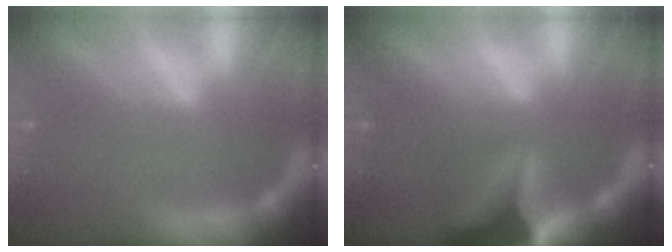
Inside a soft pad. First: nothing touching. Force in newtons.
{"total": 8.4}